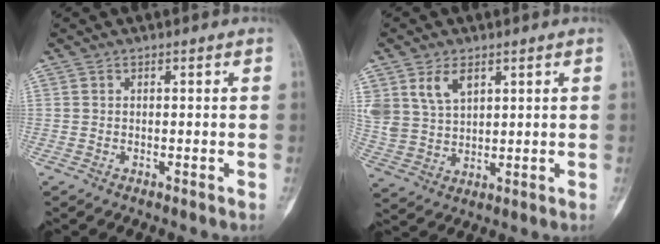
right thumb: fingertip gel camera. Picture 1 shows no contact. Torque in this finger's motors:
{"motor_torque": [-0.13, 0.18, 0.51, 0.56, 0.06]}